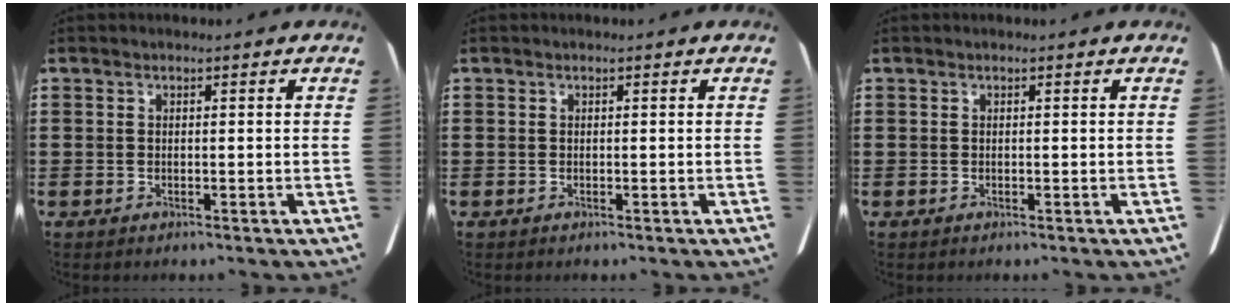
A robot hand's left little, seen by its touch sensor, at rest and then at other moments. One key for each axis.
{"total": 0.0}
{"total": 0.0}